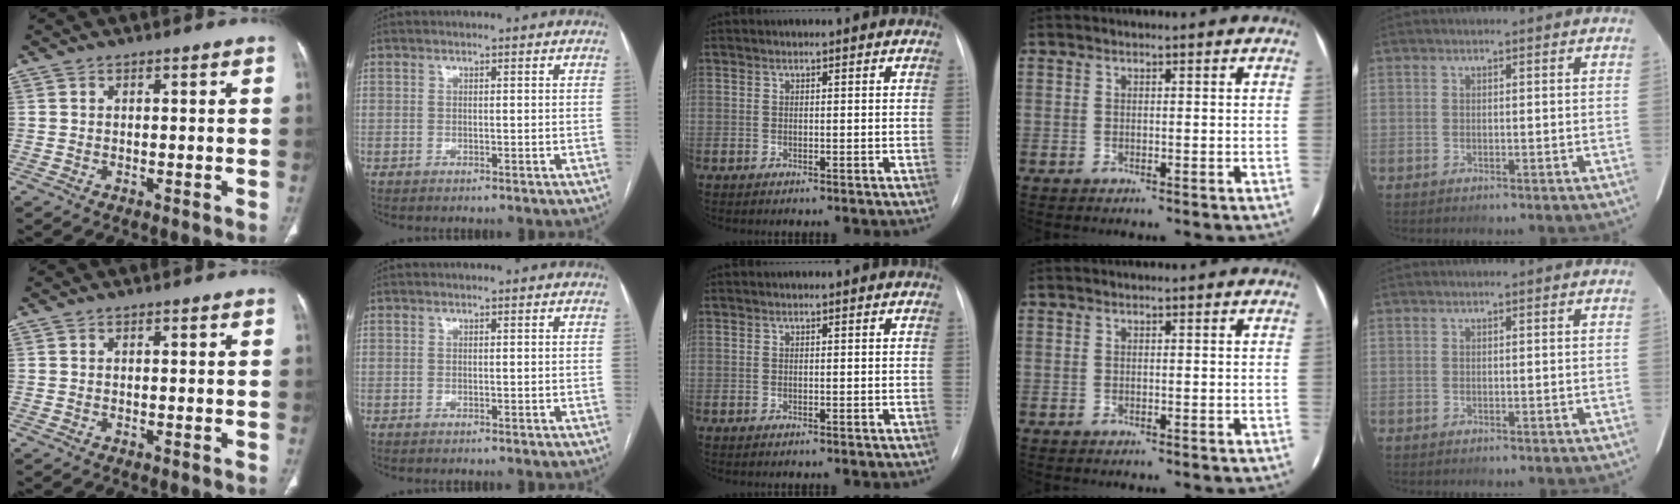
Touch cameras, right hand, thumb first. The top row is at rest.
{}